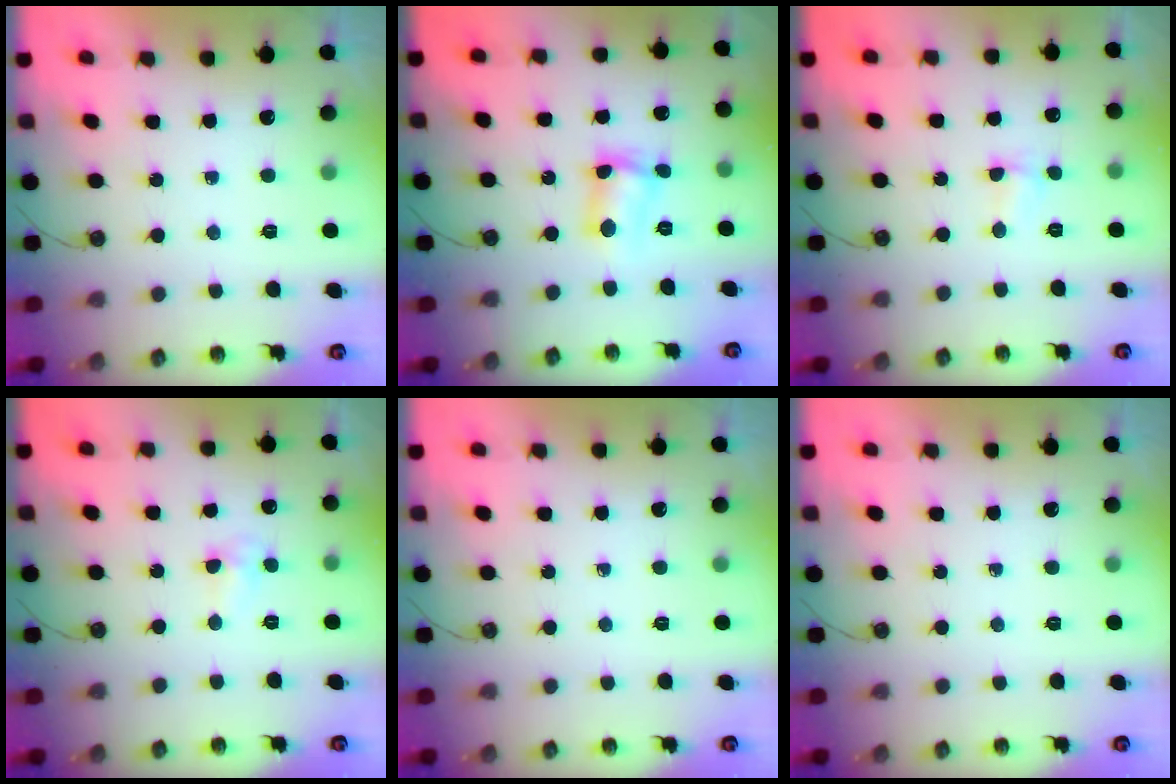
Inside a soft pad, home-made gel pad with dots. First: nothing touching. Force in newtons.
{"total": 6.6, "press": 6.6, "slide": 0.7}
{"total": 2.2, "press": 2.1, "slide": 0.5}
{"total": 4.2, "press": 4.1, "slide": 0.6}
{"total": 0.0}
{"total": 0.0}